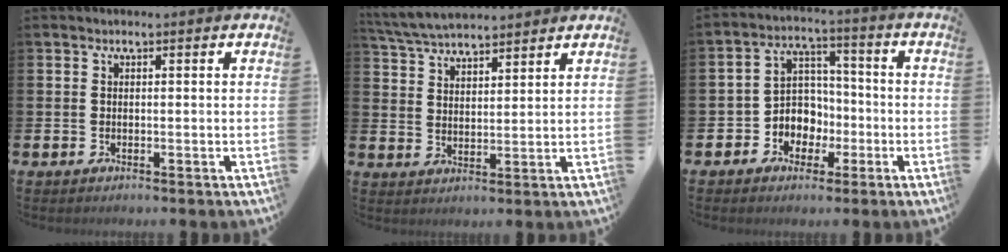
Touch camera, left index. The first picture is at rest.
{"total": 5.3, "force": [5.2, 0.8, 0.8], "torque": [-0.036, -0.024, 0.095]}
{"total": 5.5, "force": [-1.5, 5.1, 1.3], "torque": [-0.046, 0.006, -0.033]}